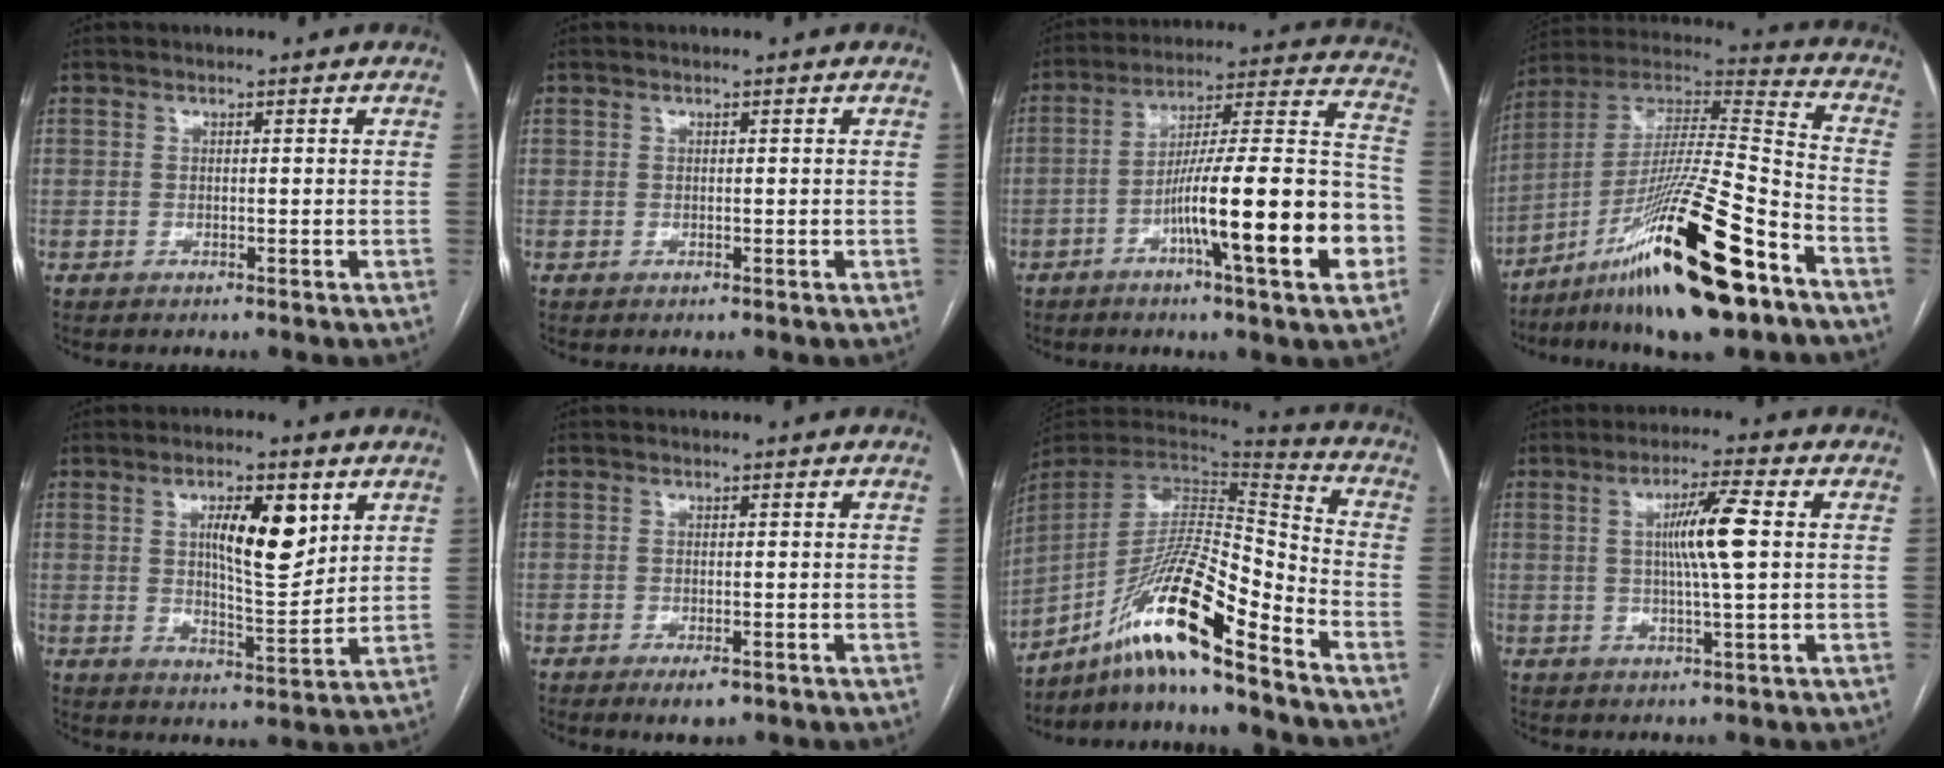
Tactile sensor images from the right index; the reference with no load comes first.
{"total": 0.0}
{"total": 21.0, "force": [-7.1, 1.0, 19.7], "torque": [-0.266, 0.009, -0.110]}
{"total": 25.2, "force": [-14.4, 2.4, 20.6], "torque": [-0.353, -0.021, -0.248]}
{"total": 10.0, "force": [3.7, 2.8, 8.9], "torque": [-0.145, -0.002, 0.066]}
{"total": 2.6, "force": [-1.5, 1.1, 1.8], "torque": [-0.024, -0.003, -0.014]}
{"total": 17.7, "force": [-12.2, 0.8, 12.8], "torque": [-0.252, 0.003, -0.222]}
{"total": 7.7, "force": [1.1, -0.1, 7.6], "torque": [-0.135, 0.001, 0.018]}